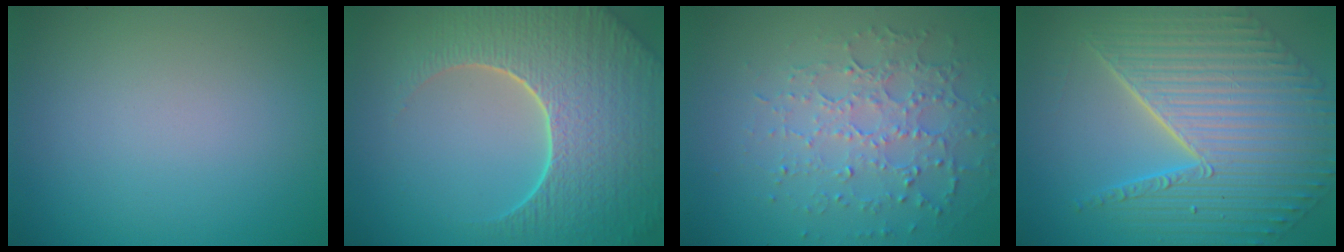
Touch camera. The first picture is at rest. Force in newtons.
{"total": 9.2, "press": 6.6, "slide": 6.4}
{"total": 4.9, "press": 3.5, "slide": 3.4}
{"total": 10.1, "press": 7.3, "slide": 6.9}